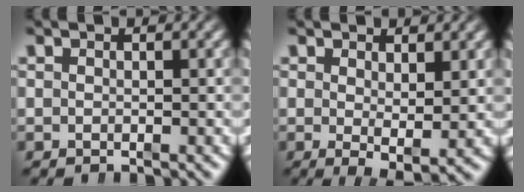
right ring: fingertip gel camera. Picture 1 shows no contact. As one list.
[{"total": 2.4, "force": [-0.3, 0.1, 2.4], "torque": [-0.028, -0.023, 0.008]}]